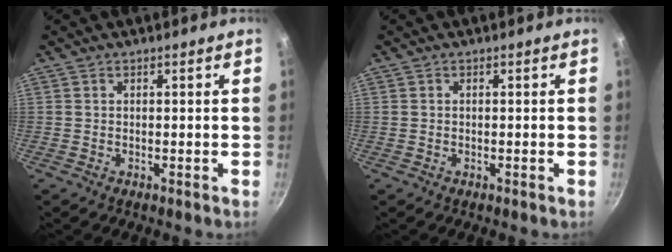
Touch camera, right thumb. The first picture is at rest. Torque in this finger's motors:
{"motor_torque": [-0.08, -0.28, -0.03, 0.47, -0.02]}